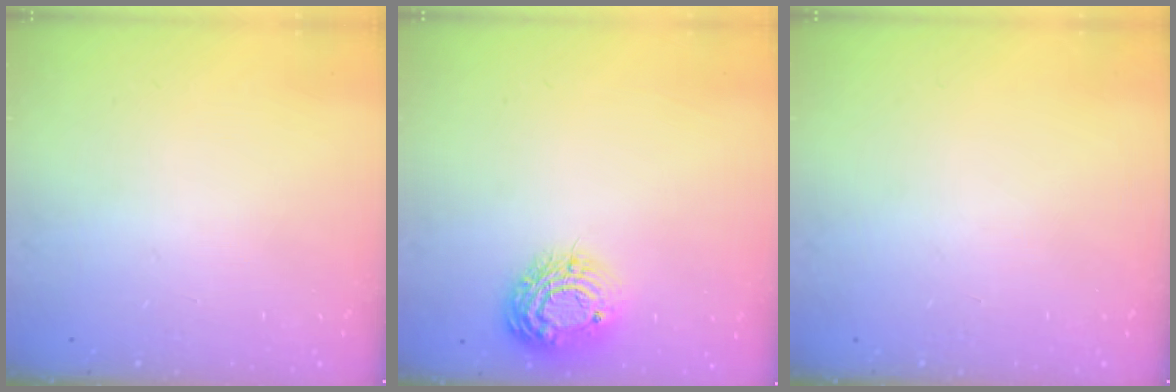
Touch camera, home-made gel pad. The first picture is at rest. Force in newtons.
{"total": 11.9, "press": 11.9, "slide": 0.8}
{"total": 0.0}